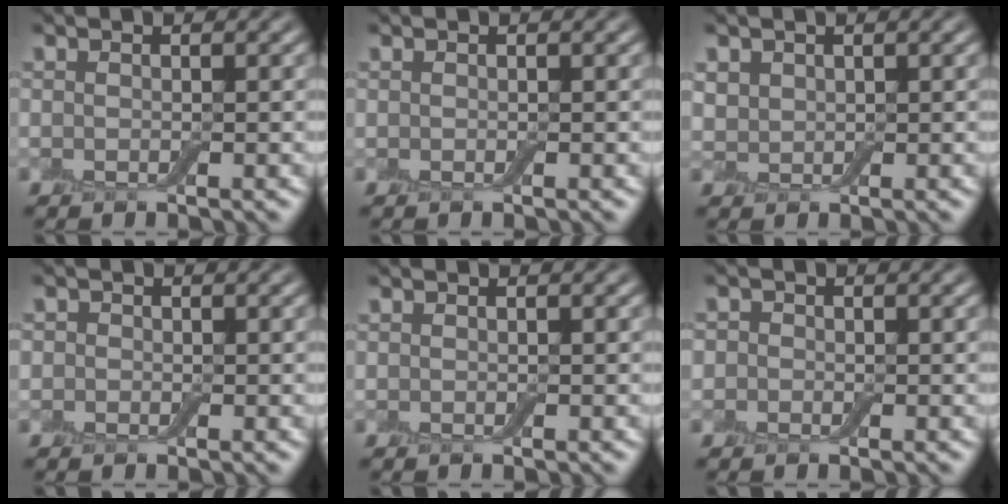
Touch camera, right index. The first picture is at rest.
{"total": 0.0}
{"total": 1.5, "force": [0.8, 1.2, 0.4], "torque": [-0.011, 0.000, 0.017]}
{"total": 0.8, "force": [-0.1, 0.8, 0.1], "torque": [0.004, -0.005, -0.006]}
{"total": 0.0}
{"total": 1.2, "force": [-0.1, 1.2, 0.2], "torque": [0.002, -0.003, -0.014]}